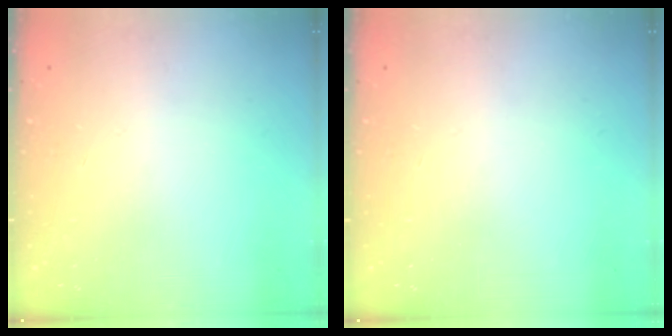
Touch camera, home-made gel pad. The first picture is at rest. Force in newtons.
{"total": 0.0}